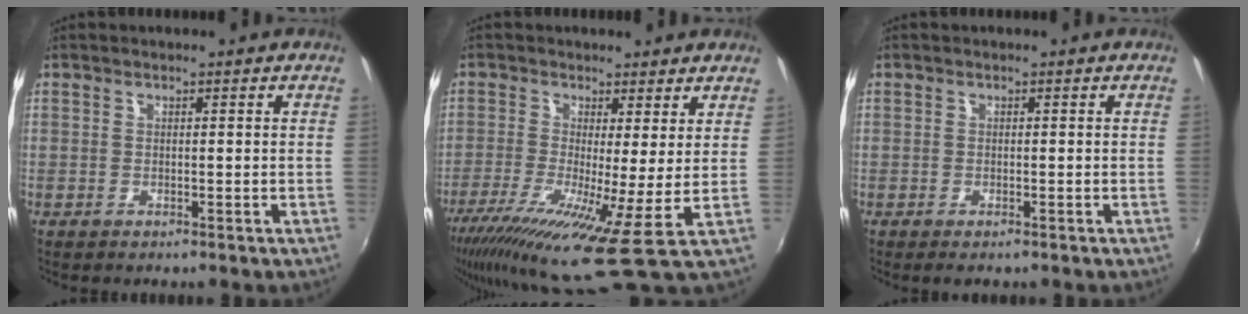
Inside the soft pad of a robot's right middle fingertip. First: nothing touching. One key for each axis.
{"total": 12.5, "fx": -2.5, "fy": 1.7, "fz": 12.1, "tx": -0.235, "ty": -0.042, "tz": -0.054}
{"total": 1.1, "fx": -0.9, "fy": 0.5, "fz": 0.5, "tx": -0.010, "ty": -0.005, "tz": -0.017}